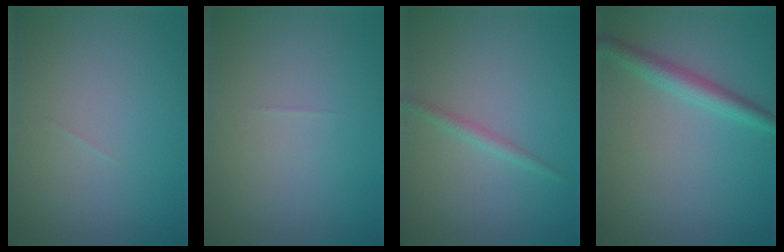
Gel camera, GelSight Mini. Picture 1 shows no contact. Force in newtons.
{"total": 0.0}
{"total": 1.2, "press": 1.2, "slide": 0.0}
{"total": 2.6, "press": 2.6, "slide": 0.1}